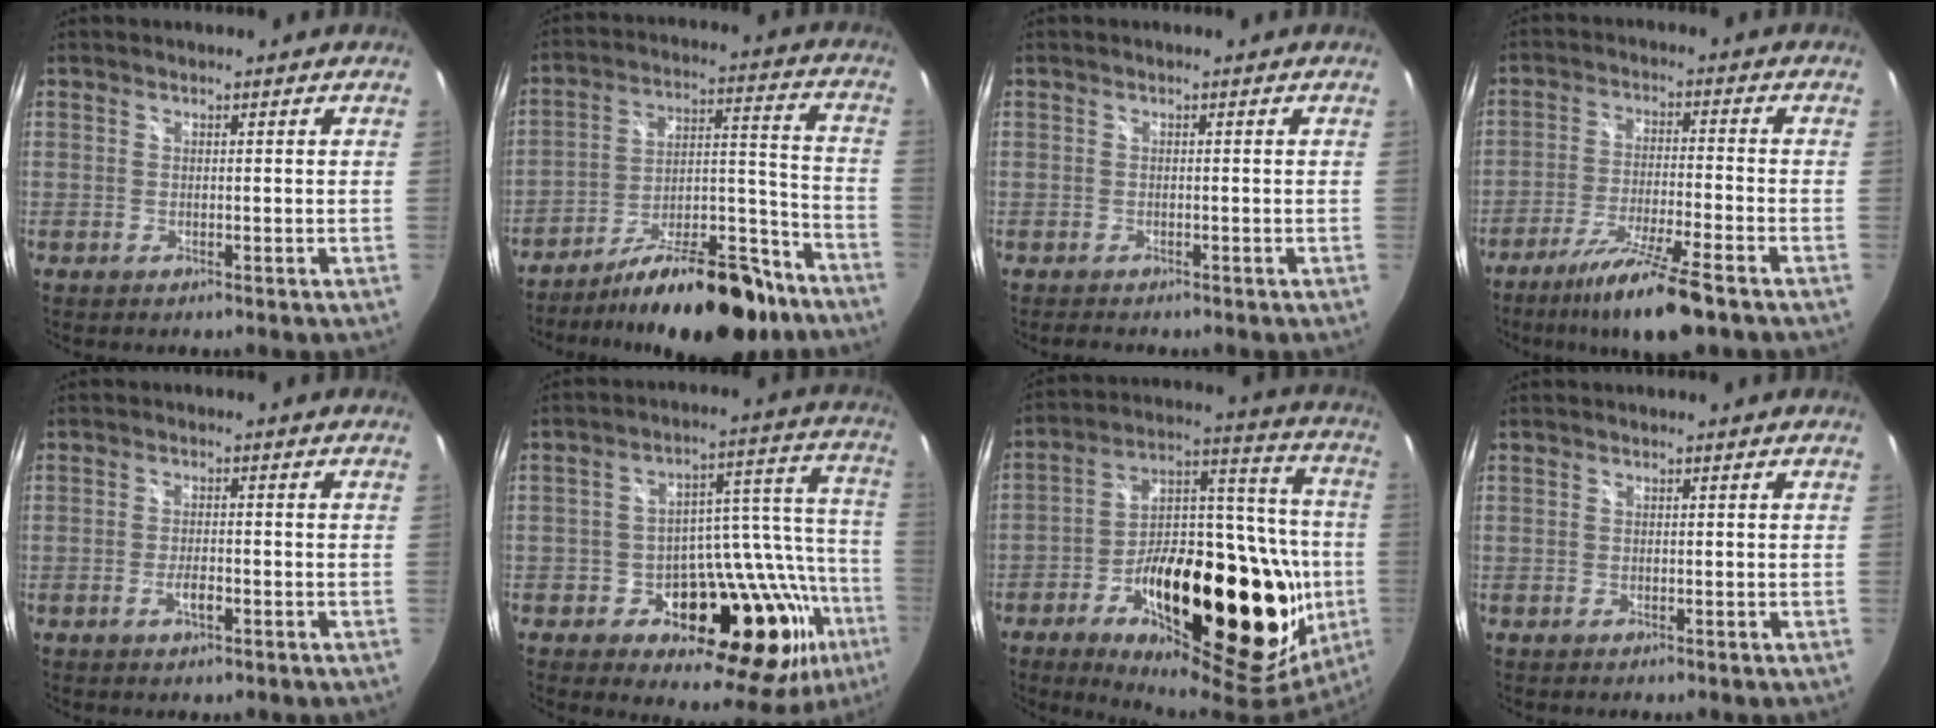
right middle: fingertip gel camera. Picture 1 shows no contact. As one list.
[{"total": 20.0, "force": [-15.1, 6.2, 11.5], "torque": [-0.173, 0.013, -0.222]}, {"total": 1.8, "force": [-1.6, 0.5, 0.6], "torque": [-0.013, -0.011, -0.026]}, {"total": 12.1, "force": [-8.8, 0.6, 8.3], "torque": [-0.168, -0.022, -0.152]}, {"total": 2.6, "force": [-1.3, 1.0, 2.1], "torque": [-0.042, -0.002, -0.024]}, {"total": 23.0, "force": [-11.0, 12.2, 16.1], "torque": [-0.229, 0.011, -0.150]}, {"total": 35.5, "force": [-11.7, 15.8, 29.6], "torque": [-0.437, 0.027, -0.161]}, {"total": 0.0}]